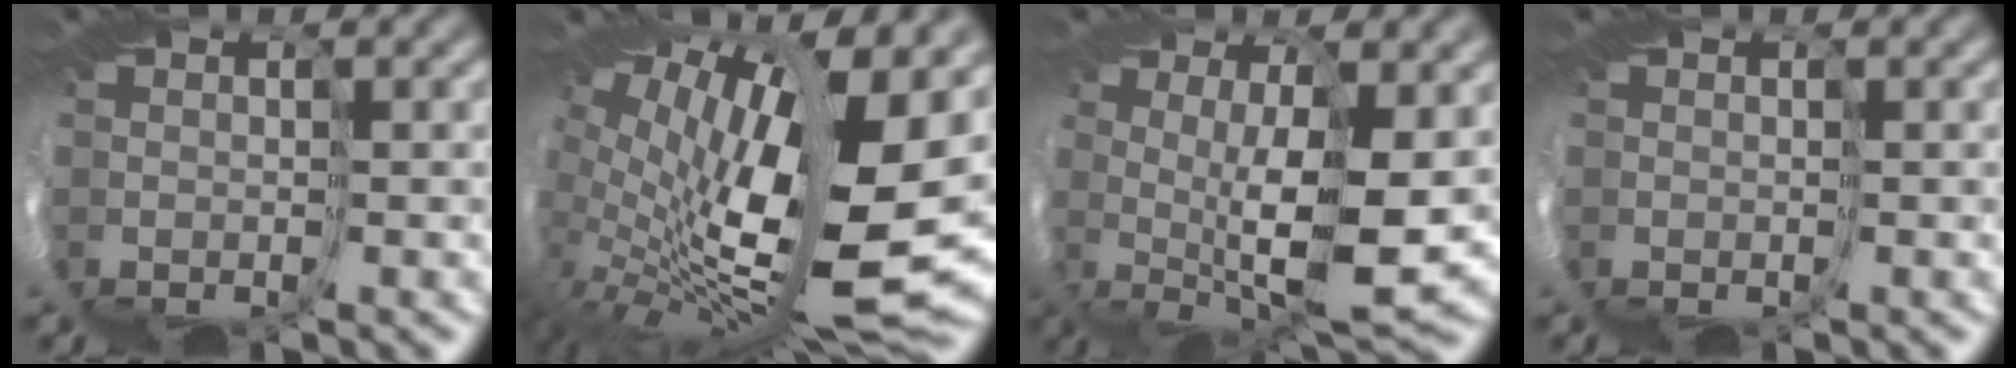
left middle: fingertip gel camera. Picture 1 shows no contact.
{"total": 13.8, "force": [2.9, 4.3, 12.8], "torque": [-0.250, -0.017, 0.055]}
{"total": 5.6, "force": [1.4, -0.2, 5.4], "torque": [-0.113, -0.013, 0.026]}
{"total": 0.0}